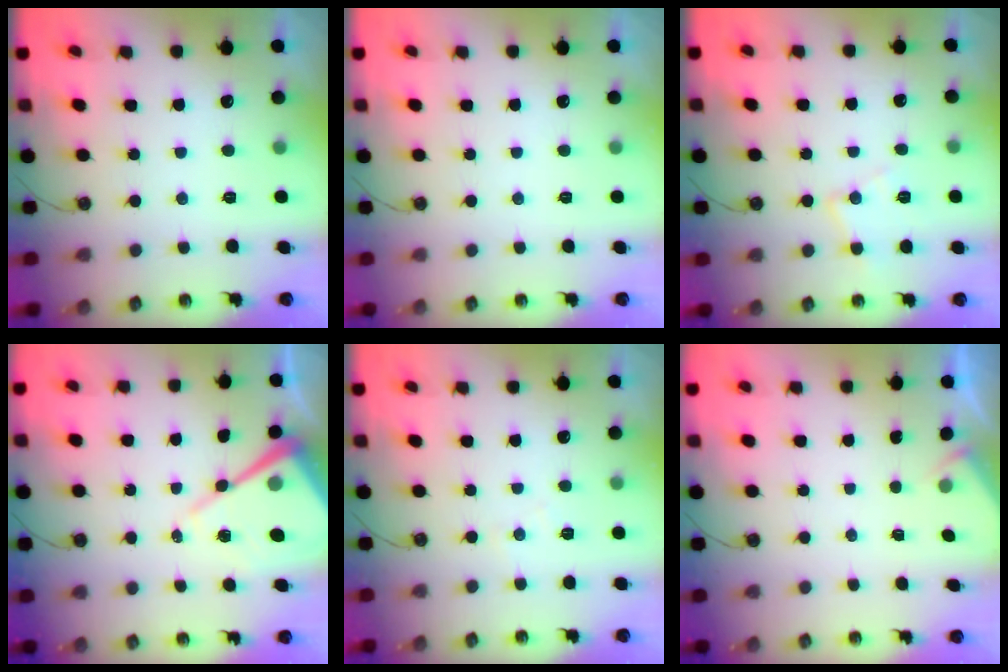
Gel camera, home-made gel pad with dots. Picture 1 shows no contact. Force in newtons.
{"total": 0.0}
{"total": 8.3, "press": 8.3, "slide": 0.6}
{"total": 13.7, "press": 13.6, "slide": 1.2}
{"total": 4.8, "press": 4.7, "slide": 0.7}
{"total": 2.2, "press": 2.2, "slide": 0.4}